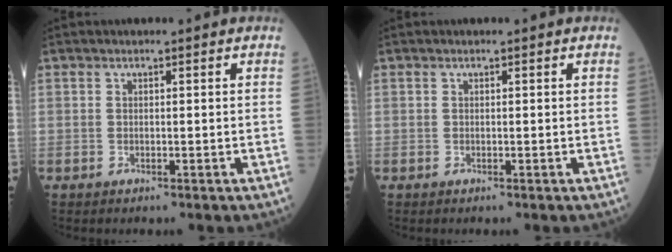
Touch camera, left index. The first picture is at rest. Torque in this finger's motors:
{"motor_torque": [0.03, -0.05, 0.02, 0.01]}